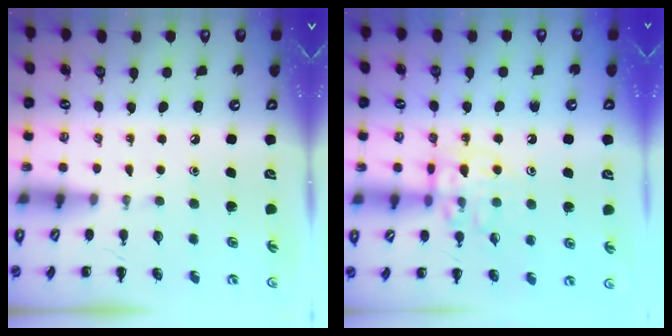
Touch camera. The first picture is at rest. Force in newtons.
{"total": 11.2, "press": 11.1, "slide": 1.4}